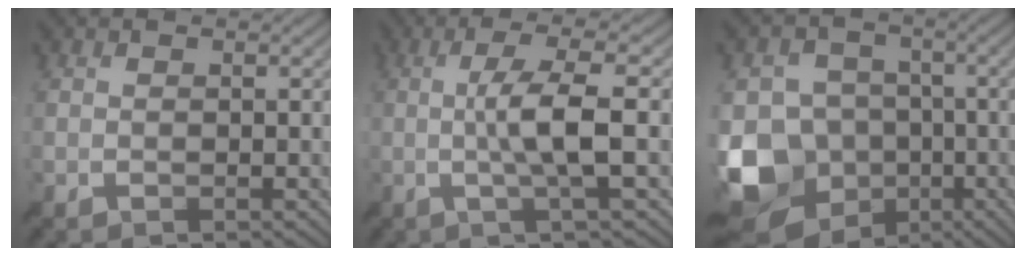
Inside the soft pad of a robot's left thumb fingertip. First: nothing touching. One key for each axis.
{"total": 8.3, "fx": -0.4, "fy": 1.1, "fz": 8.2, "tx": -0.144, "ty": 0.019, "tz": -0.017}
{"total": 14.7, "fx": -5.2, "fy": 12.2, "fz": 6.5, "tx": -0.173, "ty": -0.033, "tz": -0.100}